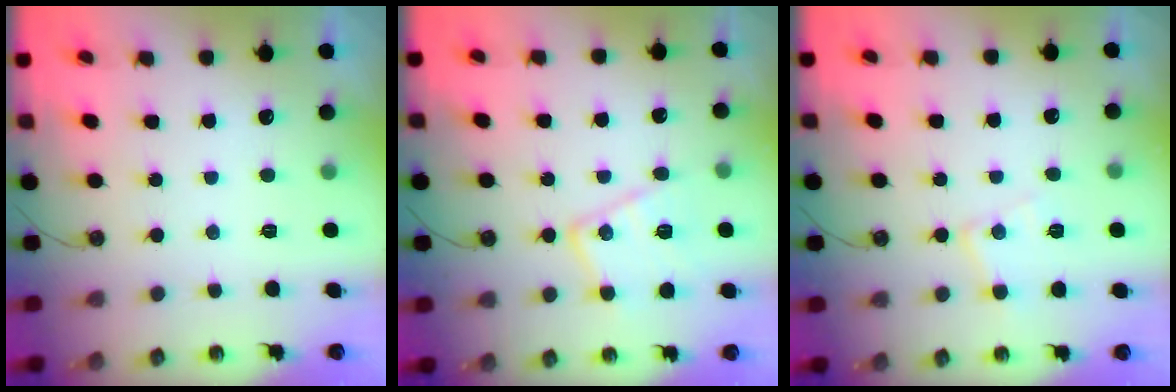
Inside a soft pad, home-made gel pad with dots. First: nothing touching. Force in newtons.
{"total": 13.9, "press": 13.8, "slide": 1.1}
{"total": 8.5, "press": 8.5, "slide": 0.6}